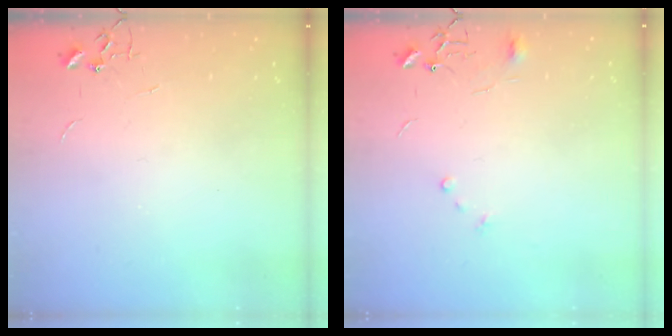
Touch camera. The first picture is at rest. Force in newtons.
{"total": 6.3, "press": 6.3, "slide": 0.6}